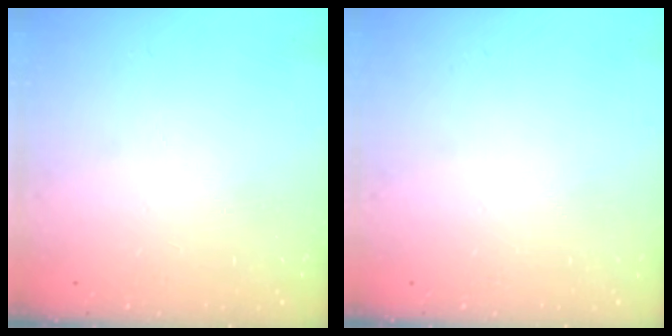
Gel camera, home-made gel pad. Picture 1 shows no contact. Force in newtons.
{"total": 0.0}